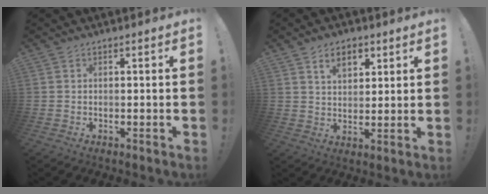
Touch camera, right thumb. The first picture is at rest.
{"total": 7.3, "force": [3.9, 4.6, 4.0], "torque": [-0.060, -0.008, 0.070]}